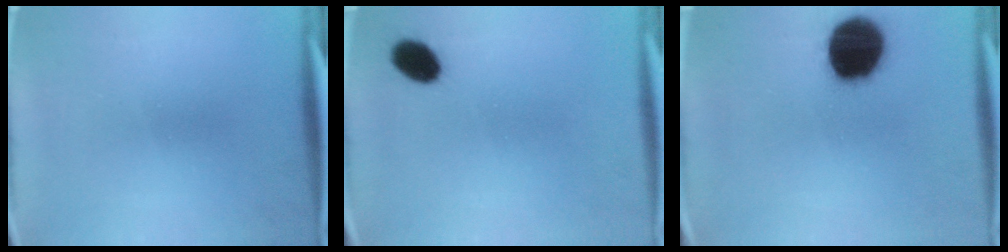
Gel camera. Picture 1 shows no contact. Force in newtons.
{"total": 5.8}
{"total": 19.3}